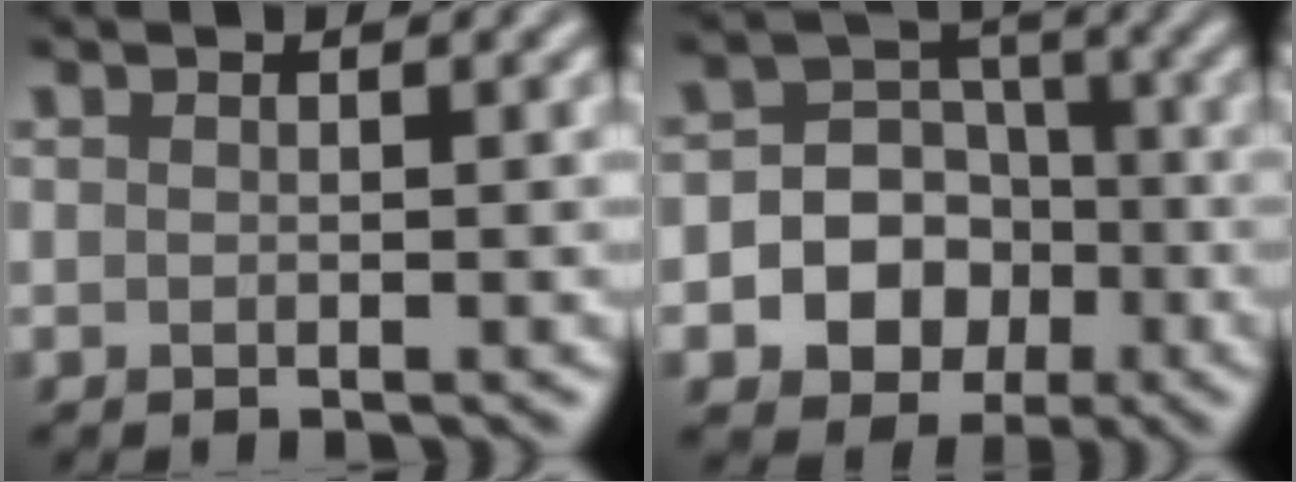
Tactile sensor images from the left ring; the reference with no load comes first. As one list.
[{"total": 9.2, "force": [-2.9, 8.2, 2.9], "torque": [-0.036, 0.007, -0.074]}]